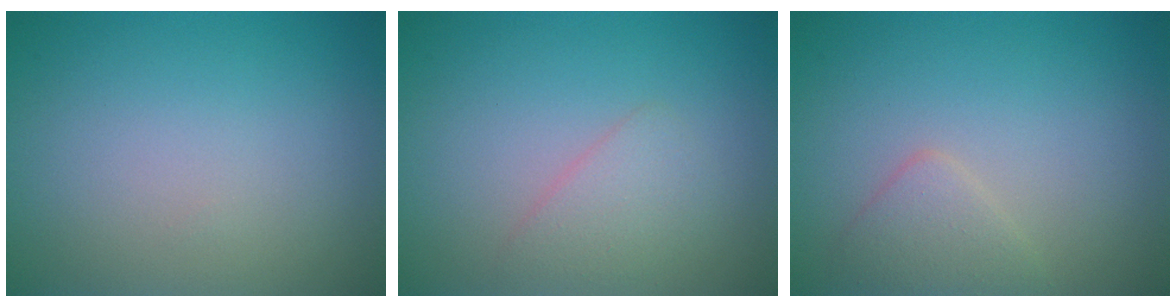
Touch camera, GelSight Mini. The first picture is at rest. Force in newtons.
{"total": 1.9, "press": 1.8, "slide": 0.1}
{"total": 1.9, "press": 1.9, "slide": 0.0}